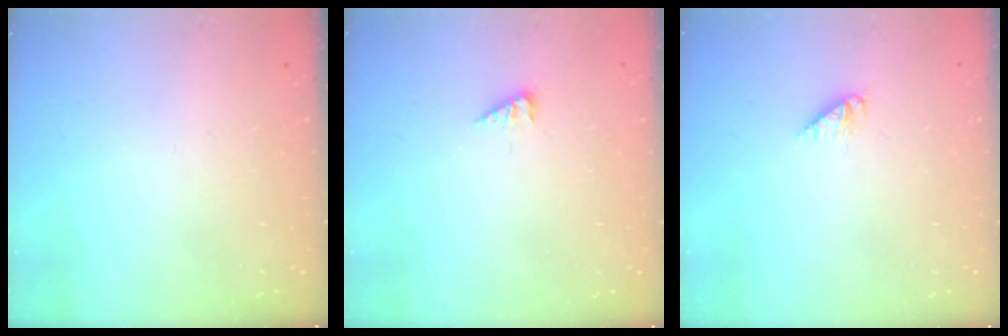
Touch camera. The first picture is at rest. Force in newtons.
{"total": 2.9, "press": 2.9, "slide": 0.5}
{"total": 3.0, "press": 3.0, "slide": 0.4}